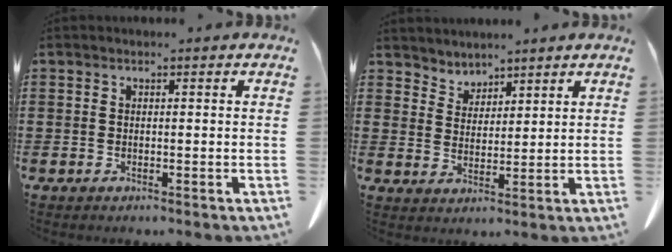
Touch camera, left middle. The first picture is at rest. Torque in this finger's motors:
{"motor_torque": [0.05, 0.04, -0.16, -0.19]}